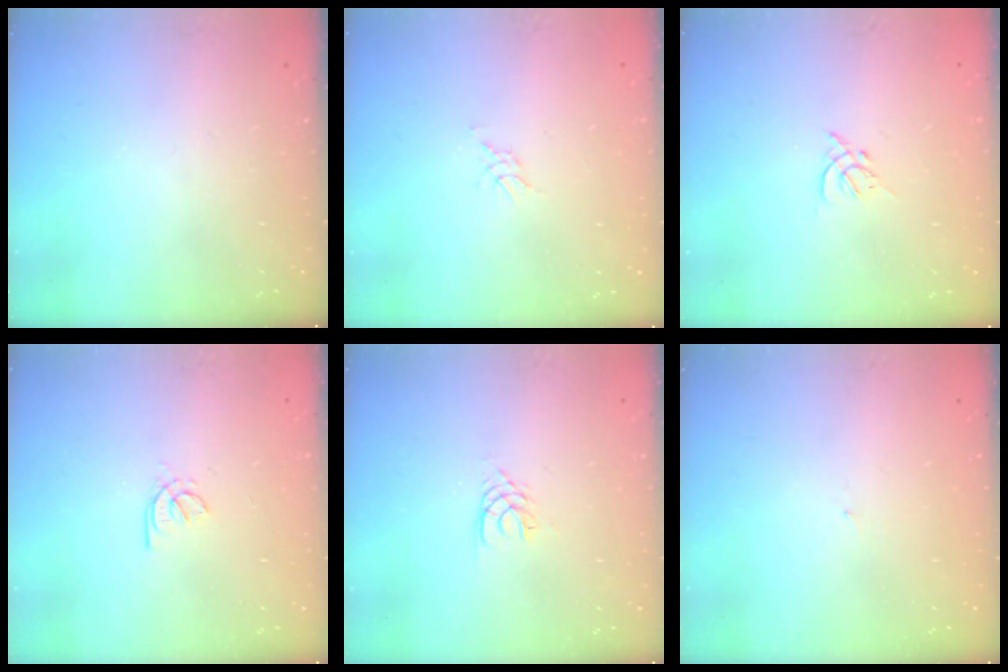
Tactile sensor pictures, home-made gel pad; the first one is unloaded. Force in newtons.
{"total": 1.4, "press": 1.4, "slide": 0.2}
{"total": 2.7, "press": 2.6, "slide": 0.7}
{"total": 2.1, "press": 2.1, "slide": 0.6}
{"total": 3.2, "press": 3.2, "slide": 0.4}
{"total": 0.8, "press": 0.8, "slide": 0.1}